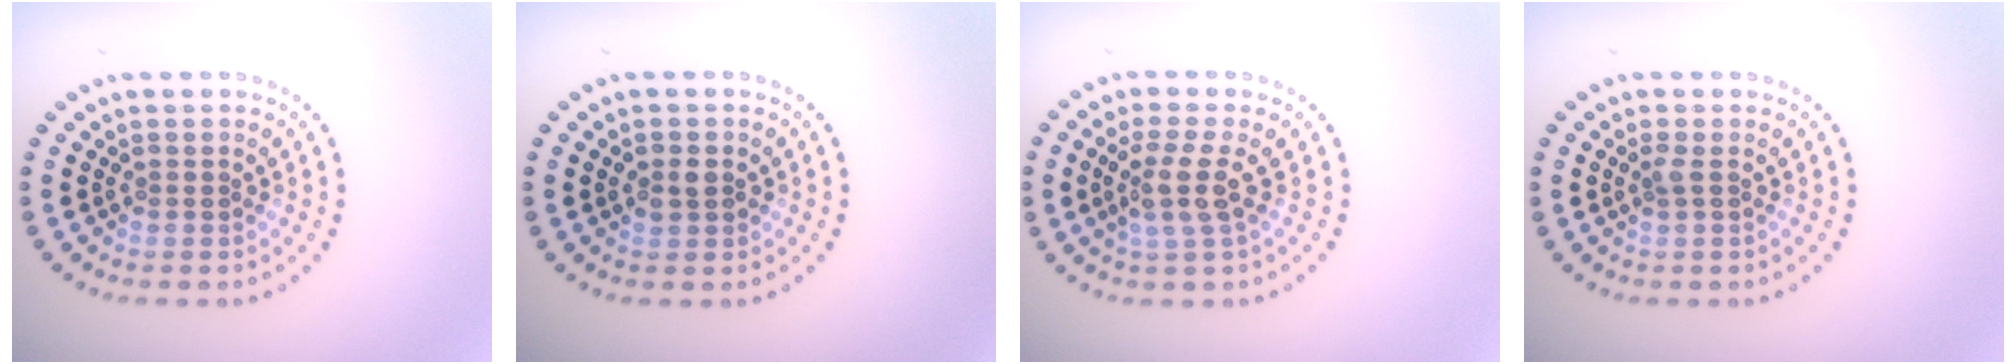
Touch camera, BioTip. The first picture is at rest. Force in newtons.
{"total": 1.4, "press": 1.4, "slide": 0.3}
{"total": 3.0, "press": 2.4, "slide": 1.8}
{"total": 0.6, "press": 0.5, "slide": 0.4}